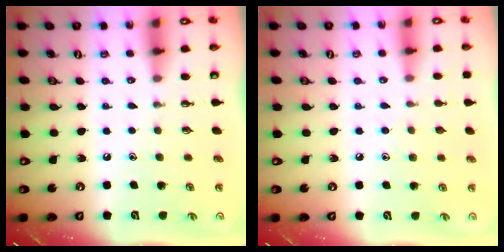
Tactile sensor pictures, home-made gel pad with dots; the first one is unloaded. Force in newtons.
{"total": 4.9, "press": 4.9, "slide": 0.6}